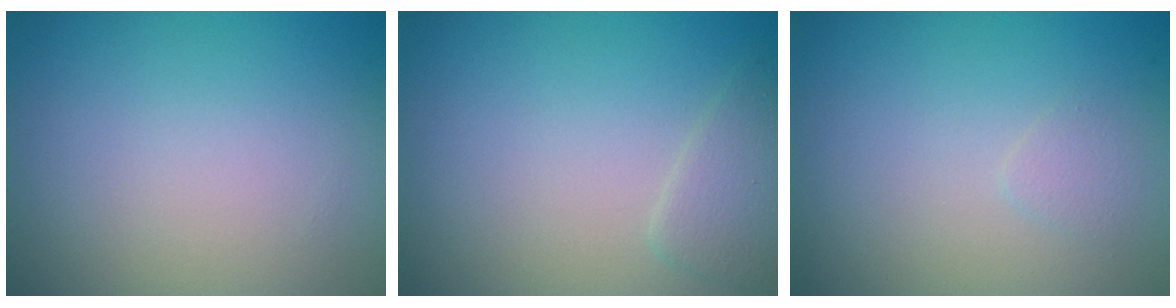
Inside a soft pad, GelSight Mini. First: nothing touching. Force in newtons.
{"total": 1.9, "press": 1.9, "slide": 0.1}
{"total": 0.8, "press": 0.8, "slide": 0.0}